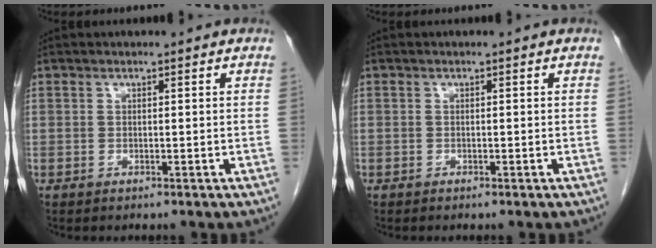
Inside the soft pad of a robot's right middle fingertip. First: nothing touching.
{"total": 0.0}